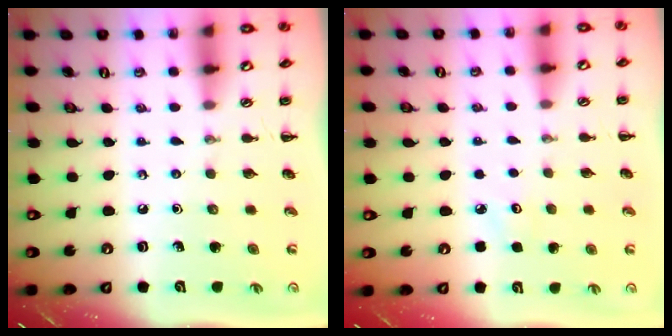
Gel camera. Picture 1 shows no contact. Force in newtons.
{"total": 3.3, "press": 3.3, "slide": 0.8}